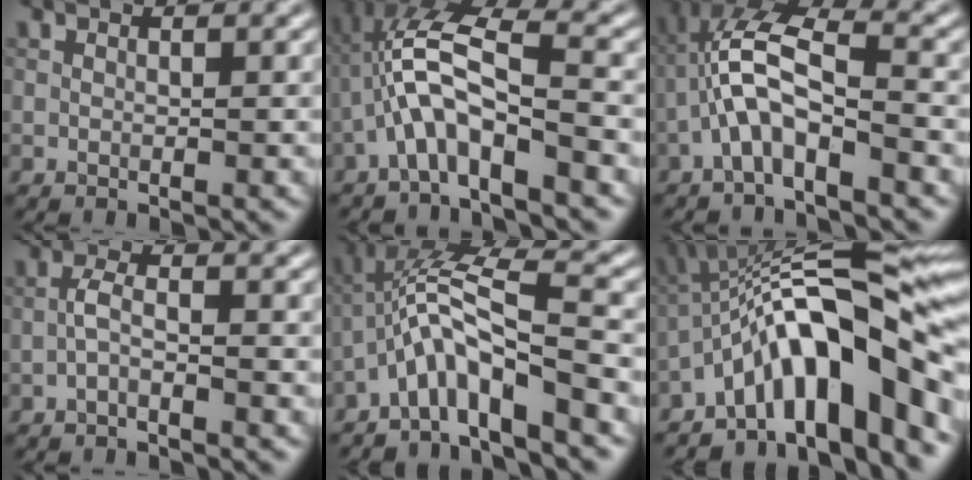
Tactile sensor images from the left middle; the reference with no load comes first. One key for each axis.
{"total": 6.5, "fx": -2.6, "fy": 1.8, "fz": 5.7, "tx": -0.117, "ty": 0.021, "tz": -0.056}
{"total": 6.1, "fx": -2.2, "fy": 2.0, "fz": 5.3, "tx": -0.108, "ty": 0.022, "tz": -0.049}
{"total": 1.7, "fx": -0.9, "fy": 0.3, "fz": 1.3, "tx": -0.030, "ty": 0.006, "tz": -0.024}
{"total": 7.8, "fx": -3.6, "fy": 1.6, "fz": 6.7, "tx": -0.124, "ty": 0.020, "tz": -0.072}
{"total": 14.2, "fx": -4.7, "fy": 4.4, "fz": 12.7, "tx": -0.171, "ty": 0.026, "tz": -0.081}